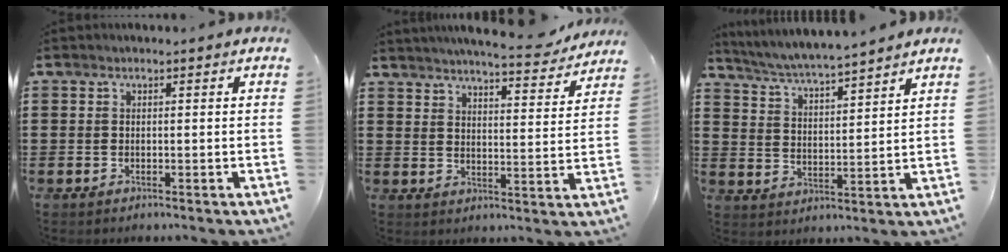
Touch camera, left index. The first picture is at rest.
{"total": 5.8, "force": [5.5, -0.1, 1.9], "torque": [-0.043, -0.038, 0.091]}
{"total": 5.0, "force": [4.9, -0.4, 1.0], "torque": [-0.041, -0.032, 0.082]}